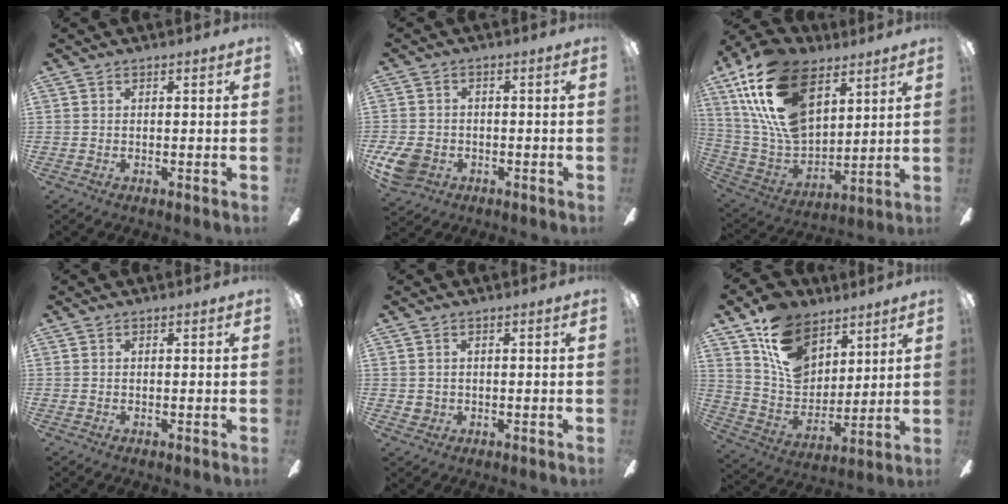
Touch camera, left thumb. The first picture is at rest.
{"total": 7.1, "force": [-2.5, 5.5, 3.6], "torque": [-0.081, 0.013, -0.047]}
{"total": 24.1, "force": [12.5, 13.6, 15.5], "torque": [-0.333, -0.053, 0.226]}
{"total": 0.0}
{"total": 1.7, "force": [0.4, 1.6, 0.3], "torque": [-0.008, 0.002, 0.008]}
{"total": 16.4, "force": [9.6, 11.1, 7.3], "torque": [-0.131, -0.046, 0.188]}